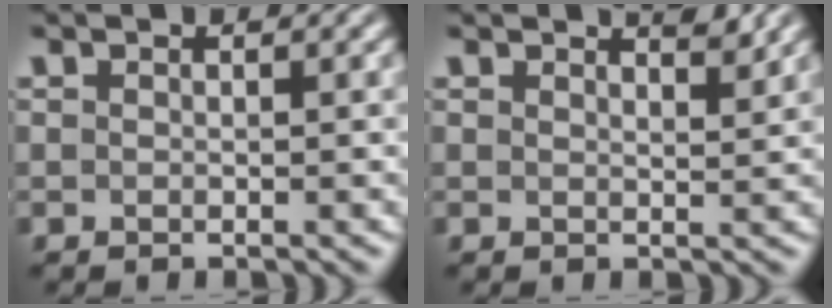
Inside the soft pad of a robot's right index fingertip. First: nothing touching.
{"total": 1.8, "force": [1.5, -0.8, 0.7], "torque": [0.000, -0.008, 0.030]}